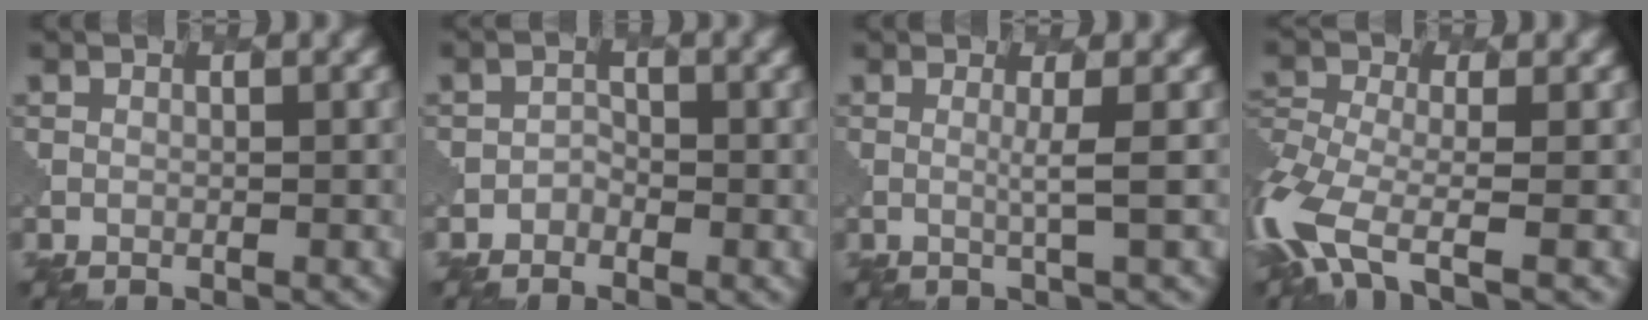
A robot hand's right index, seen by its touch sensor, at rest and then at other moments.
{"total": 0.9, "force": [-0.5, 0.6, -0.2], "torque": [0.004, 0.001, -0.010]}
{"total": 1.4, "force": [0.4, 0.2, 1.3], "torque": [-0.024, -0.006, 0.001]}
{"total": 7.1, "force": [-3.5, 2.9, 5.4], "torque": [-0.121, -0.013, -0.081]}